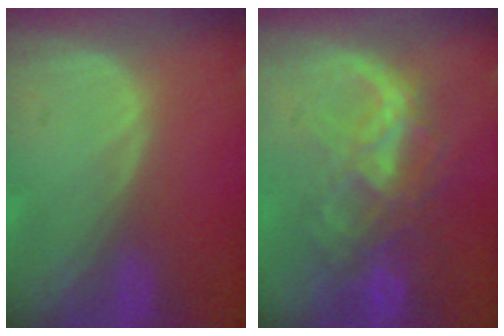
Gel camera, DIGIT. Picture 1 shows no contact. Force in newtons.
{"total": 8.8, "press": 7.5, "slide": 4.7}